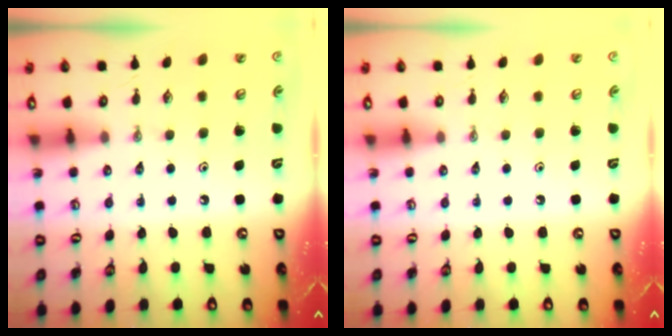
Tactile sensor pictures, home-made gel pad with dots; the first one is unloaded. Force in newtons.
{"total": 0.0}